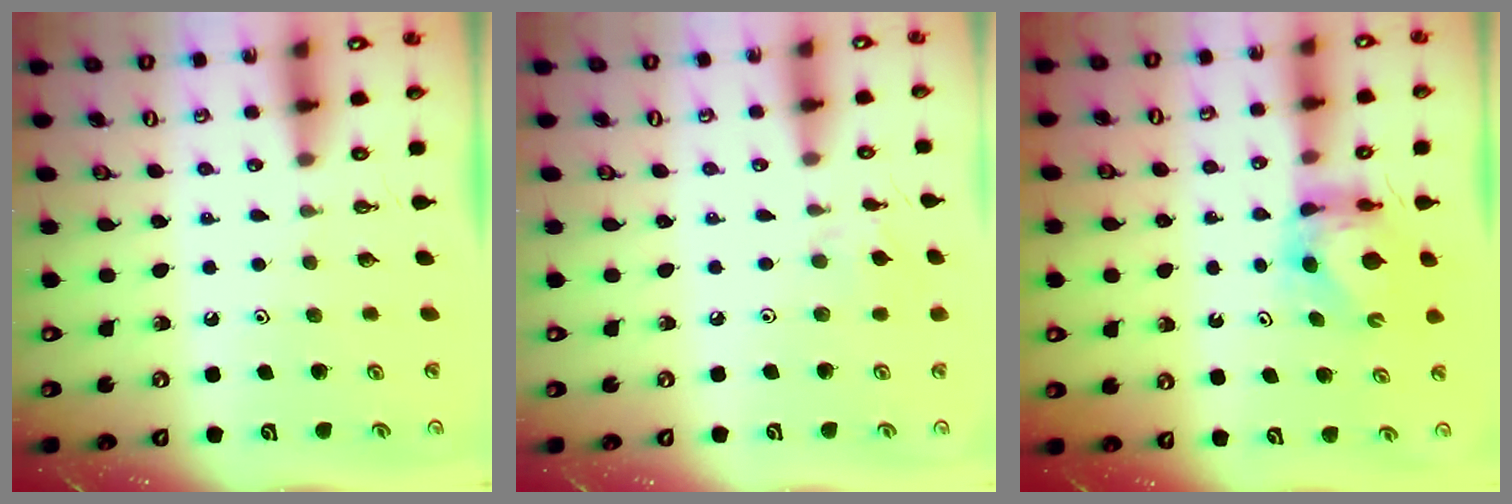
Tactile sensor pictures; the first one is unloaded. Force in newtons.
{"total": 3.5, "press": 3.4, "slide": 0.6}
{"total": 5.7, "press": 5.6, "slide": 0.6}